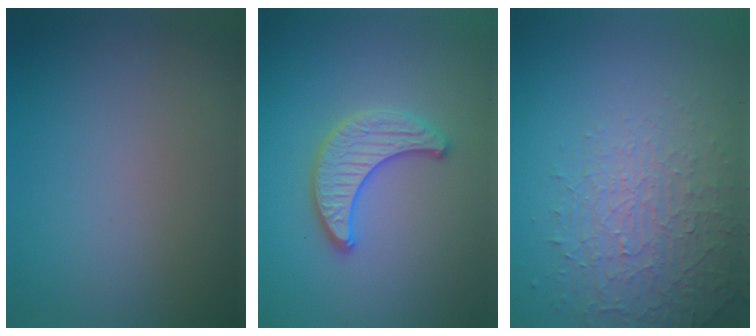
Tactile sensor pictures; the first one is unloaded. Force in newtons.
{"total": 3.3, "press": 3.3, "slide": 0.4}
{"total": 4.6, "press": 3.2, "slide": 3.3}